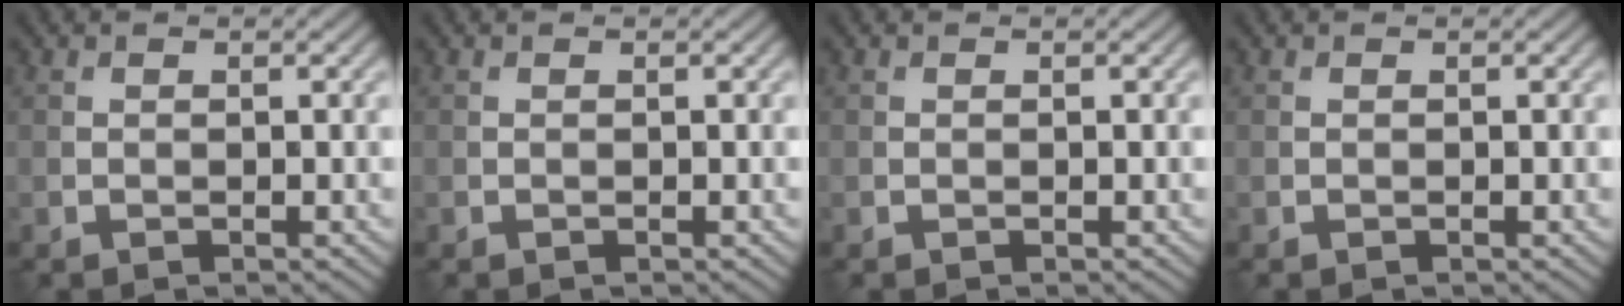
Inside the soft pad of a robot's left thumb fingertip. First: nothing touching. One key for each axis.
{"total": 0.0}
{"total": 0.0}
{"total": 0.0}